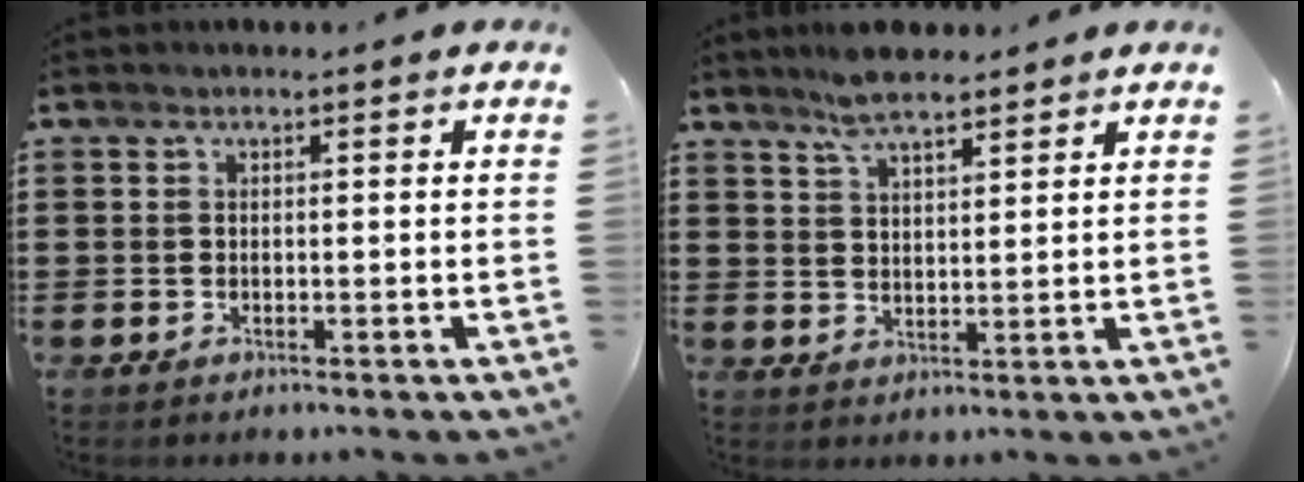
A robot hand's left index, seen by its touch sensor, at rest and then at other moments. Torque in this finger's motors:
{"motor_torque": [1.16, -0.98, 0.34, 0.13]}